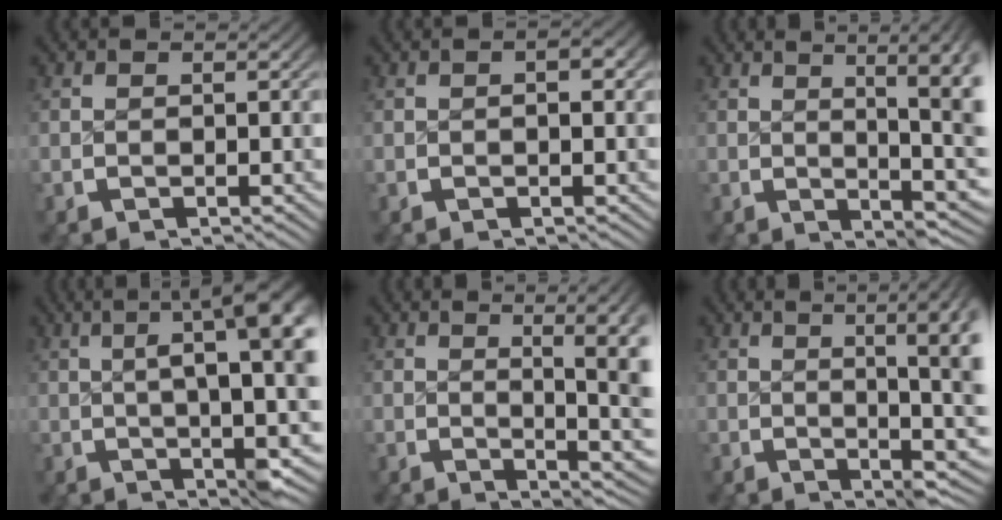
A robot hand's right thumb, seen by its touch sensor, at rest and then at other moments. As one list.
[{"total": 1.3, "force": [0.0, 0.5, 1.2], "torque": [-0.012, 0.002, -0.002]}, {"total": 9.7, "force": [0.5, 4.2, 8.7], "torque": [-0.098, -0.010, 0.013]}, {"total": 13.8, "force": [3.9, 6.0, 11.8], "torque": [-0.121, 0.042, 0.031]}, {"total": 7.6, "force": [-0.1, 3.1, 6.9], "torque": [-0.090, -0.016, 0.008]}, {"total": 10.7, "force": [1.0, 4.4, 9.7], "torque": [-0.103, 0.005, 0.011]}]